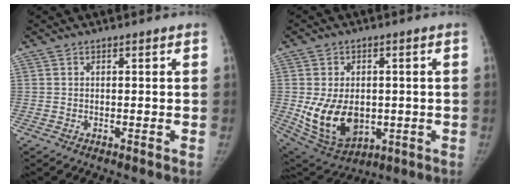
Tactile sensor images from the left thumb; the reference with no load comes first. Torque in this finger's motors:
{"motor_torque": [0.86, 2.09, 0.89, -0.70, 0.45]}